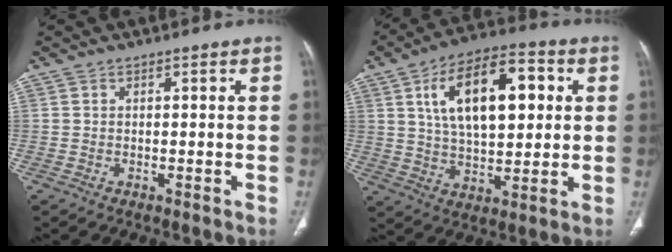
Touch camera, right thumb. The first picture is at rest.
{"total": 18.4, "force": [4.8, 9.3, 15.1], "torque": [-0.221, 0.007, 0.080]}